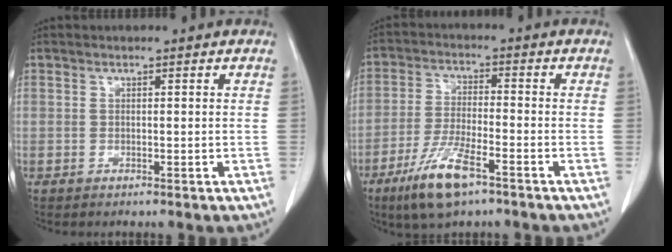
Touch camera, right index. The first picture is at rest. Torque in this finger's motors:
{"motor_torque": [1.01, -0.75, 0.18, 0.15]}